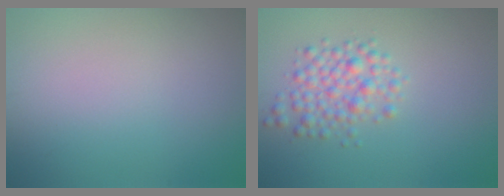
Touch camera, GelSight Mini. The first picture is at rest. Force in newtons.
{"total": 3.0, "press": 3.0, "slide": 0.1}